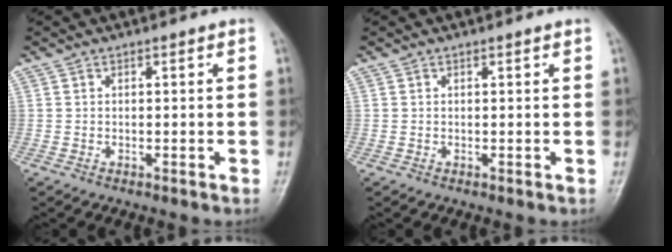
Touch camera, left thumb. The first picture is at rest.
{"total": 0.0}